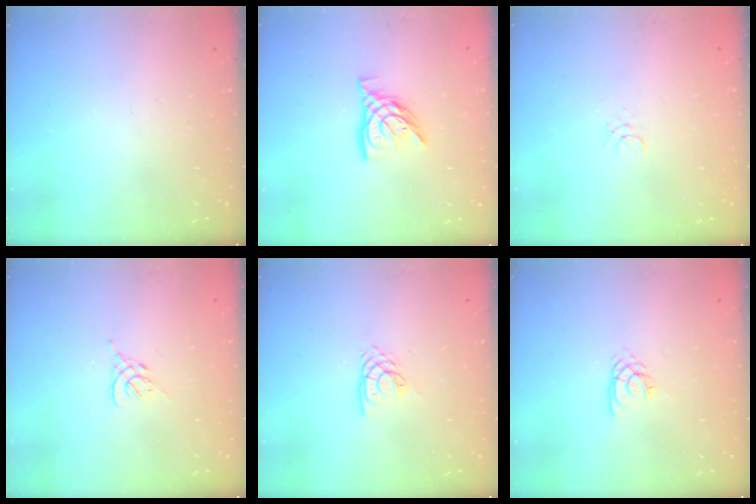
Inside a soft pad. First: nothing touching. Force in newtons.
{"total": 9.2, "press": 9.1, "slide": 0.9}
{"total": 1.1, "press": 1.1, "slide": 0.1}
{"total": 1.2, "press": 1.1, "slide": 0.5}
{"total": 3.2, "press": 3.2, "slide": 0.2}
{"total": 2.1, "press": 2.1, "slide": 0.4}